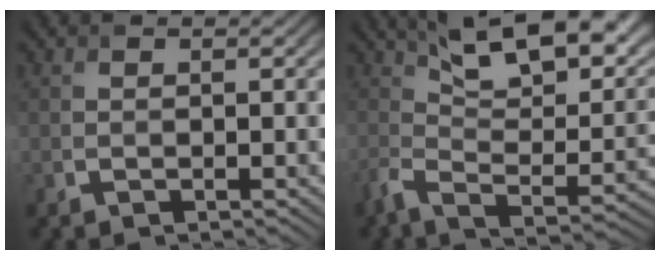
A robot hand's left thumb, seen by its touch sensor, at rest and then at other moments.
{"total": 12.4, "force": [6.0, 4.8, 9.8], "torque": [-0.195, -0.008, 0.106]}